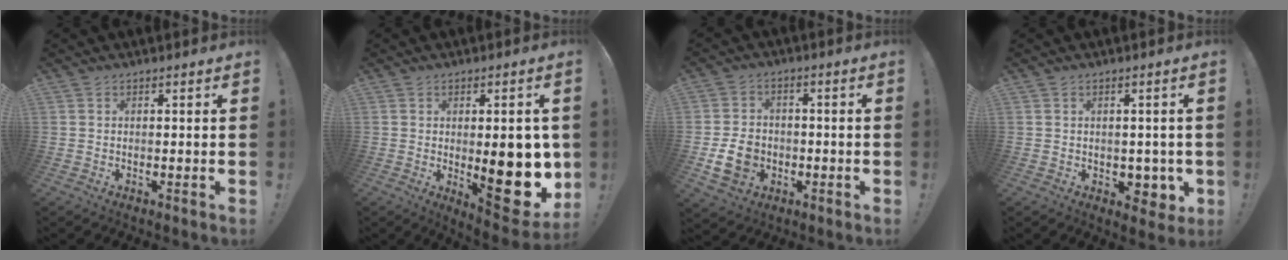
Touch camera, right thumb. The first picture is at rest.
{"total": 18.0, "force": [-1.1, 6.9, 16.6], "torque": [-0.186, -0.017, 0.000]}
{"total": 10.4, "force": [-2.6, 8.2, 5.8], "torque": [-0.110, 0.017, -0.041]}
{"total": 5.0, "force": [-0.4, 4.2, 2.6], "torque": [-0.016, 0.001, -0.001]}